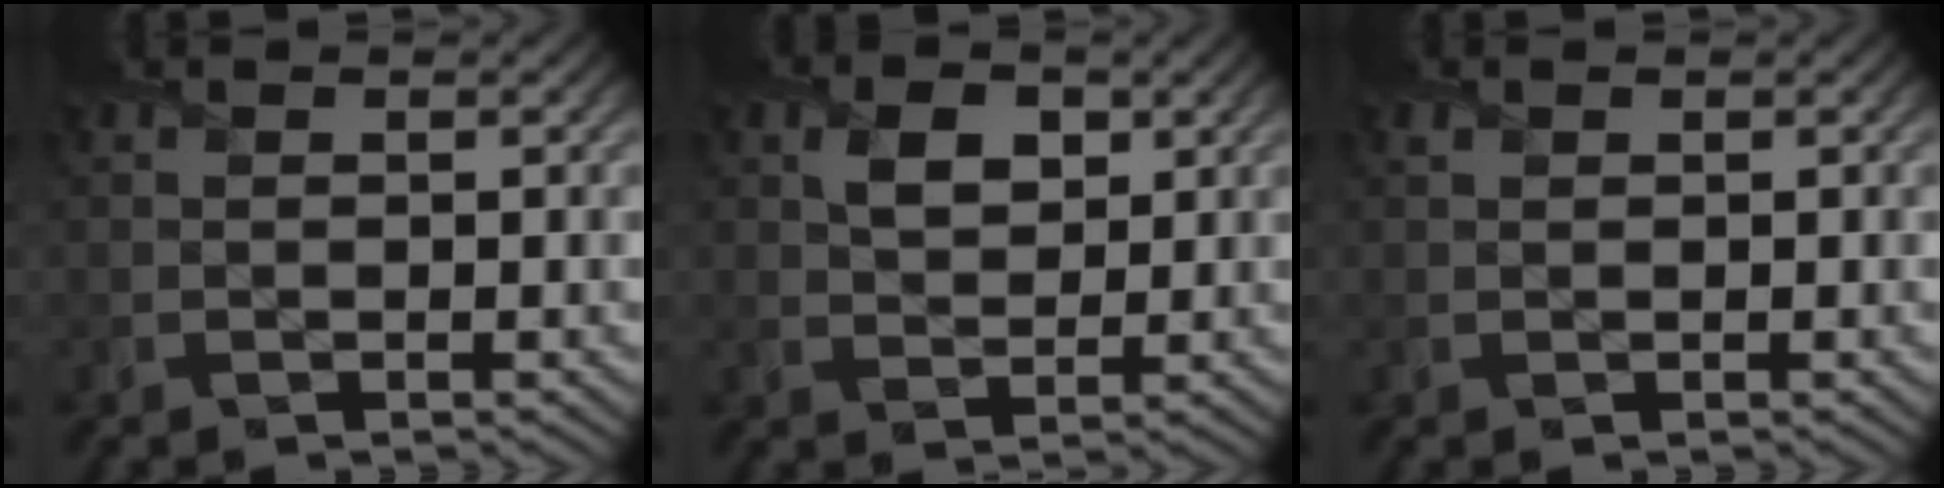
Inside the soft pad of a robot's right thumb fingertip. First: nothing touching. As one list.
[{"total": 4.1, "force": [1.5, 2.8, 2.6], "torque": [-0.053, -0.002, 0.025]}, {"total": 0.6, "force": [0.3, 0.5, 0.2], "torque": [-0.006, -0.001, 0.006]}]